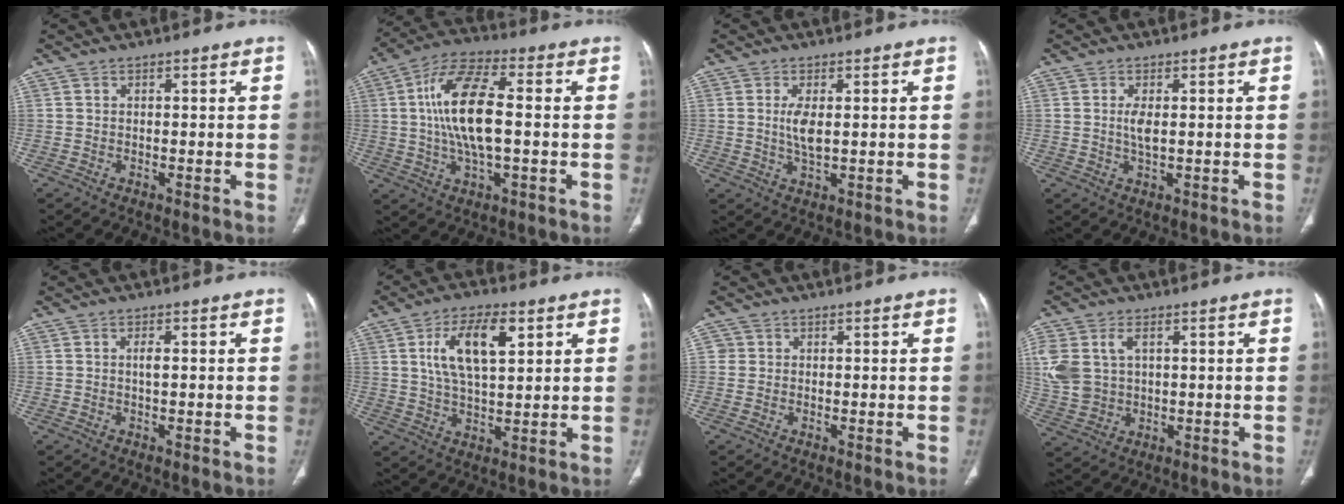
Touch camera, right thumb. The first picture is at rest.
{"total": 15.6, "force": [0.5, 6.2, 14.3], "torque": [-0.288, 0.015, 0.005]}
{"total": 4.3, "force": [0.6, 1.6, 3.9], "torque": [-0.084, -0.009, 0.016]}
{"total": 2.9, "force": [0.4, 1.0, 2.7], "torque": [-0.058, -0.005, 0.010]}
{"total": 1.5, "force": [0.1, 0.4, 1.5], "torque": [-0.032, 0.000, 0.002]}
{"total": 11.9, "force": [4.1, 5.3, 9.8], "torque": [-0.173, -0.007, 0.077]}
{"total": 1.2, "force": [0.2, 1.2, 0.1], "torque": [0.007, 0.003, 0.001]}
{"total": 11.1, "force": [2.6, 7.6, 7.6], "torque": [-0.184, 0.005, 0.061]}